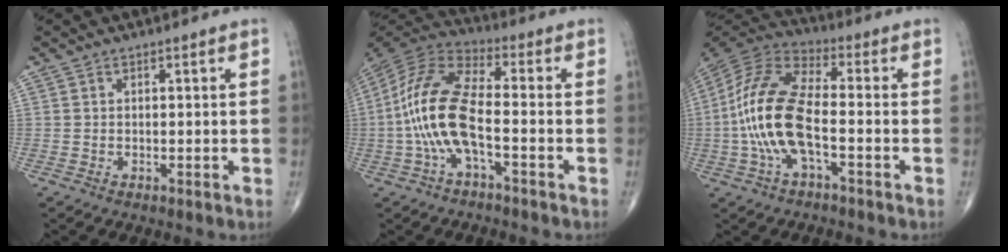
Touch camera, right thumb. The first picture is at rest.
{"total": 14.2, "force": [-2.9, 5.0, 13.0], "torque": [-0.287, 0.038, -0.064]}
{"total": 15.5, "force": [-3.0, 6.0, 14.0], "torque": [-0.307, 0.034, -0.064]}